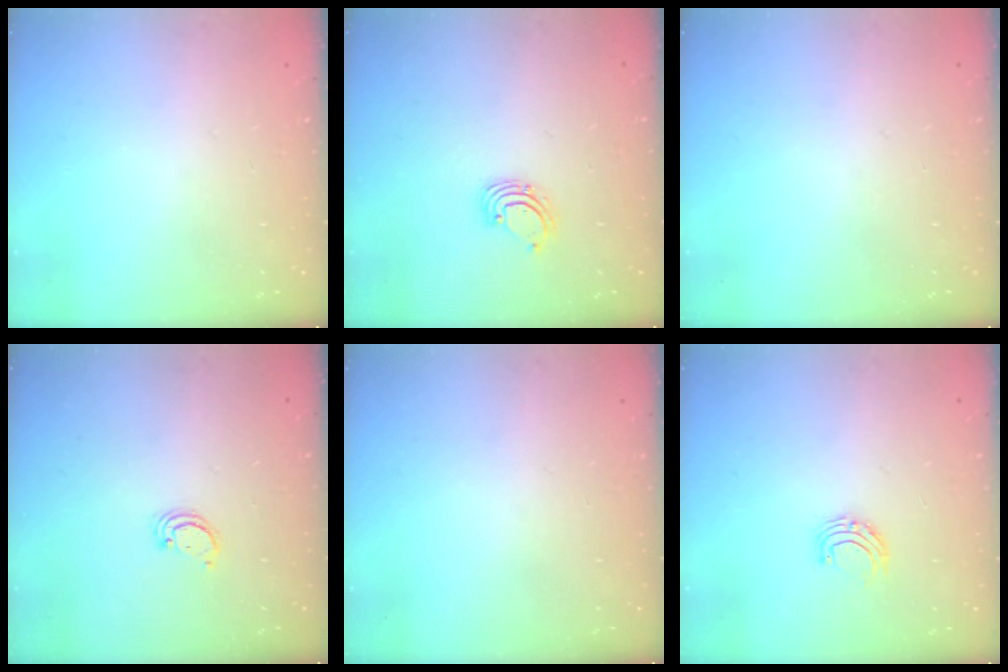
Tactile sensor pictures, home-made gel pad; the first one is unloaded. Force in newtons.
{"total": 2.3, "press": 2.3, "slide": 0.2}
{"total": 0.0}
{"total": 2.4, "press": 2.4, "slide": 0.2}
{"total": 0.0}
{"total": 5.5, "press": 5.5, "slide": 0.6}